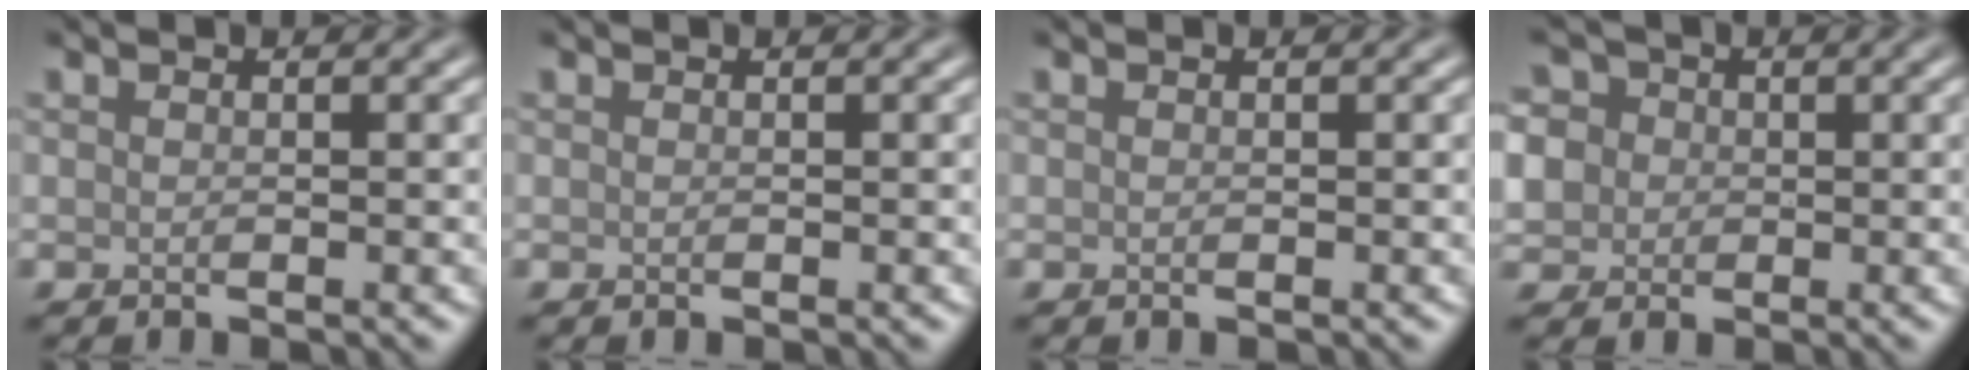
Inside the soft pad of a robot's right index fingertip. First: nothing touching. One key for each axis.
{"total": 0.0}
{"total": 0.0}
{"total": 5.8, "fx": 0.7, "fy": 5.2, "fz": 2.4, "tx": -0.054, "ty": 0.032, "tz": -0.009}